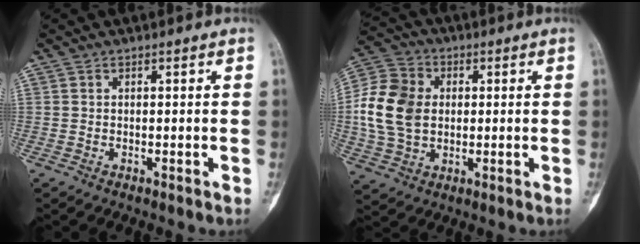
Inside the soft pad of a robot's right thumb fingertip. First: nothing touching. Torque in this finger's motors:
{"motor_torque": [0.91, 0.96, 1.28, -0.06, 0.04]}